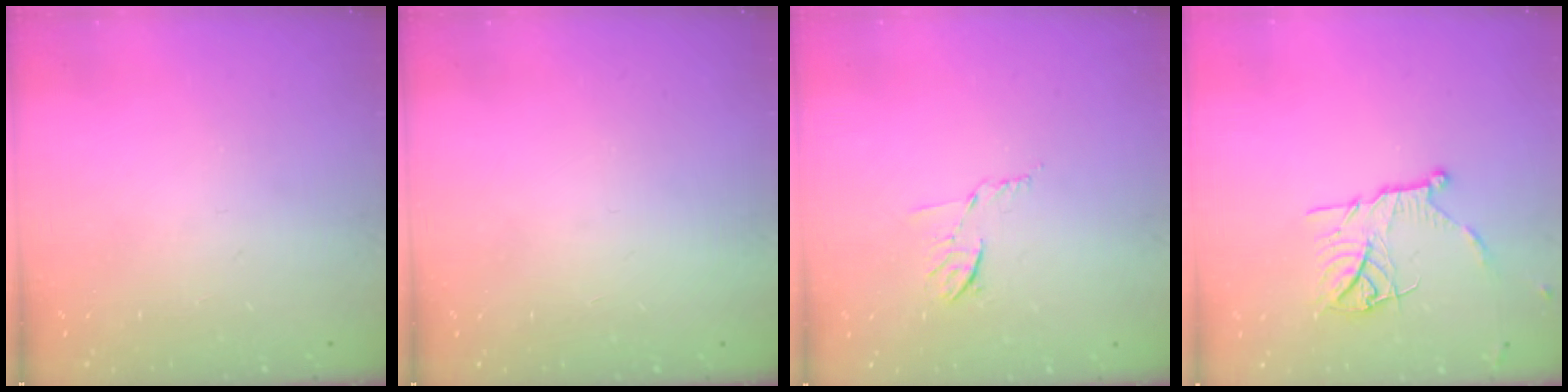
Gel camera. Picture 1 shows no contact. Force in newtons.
{"total": 1.6, "press": 1.6, "slide": 0.1}
{"total": 5.9, "press": 5.9, "slide": 1.0}
{"total": 12.8, "press": 12.8, "slide": 1.1}